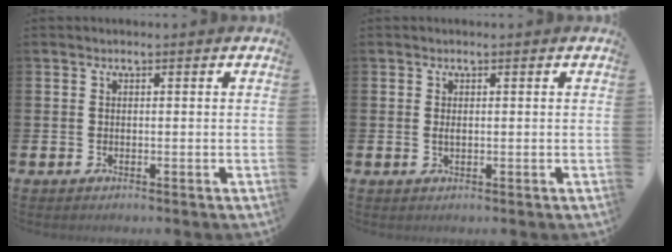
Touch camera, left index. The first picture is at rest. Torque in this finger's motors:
{"motor_torque": [0.36, -0.20, 0.00, 0.05]}